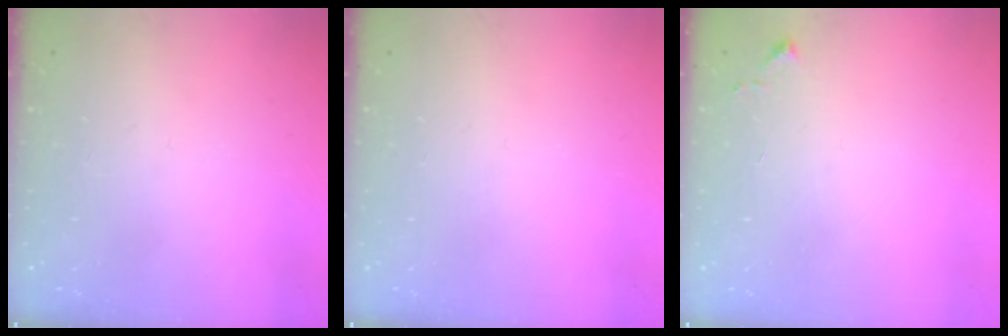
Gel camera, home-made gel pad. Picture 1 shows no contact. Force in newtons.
{"total": 0.0}
{"total": 3.2, "press": 3.2, "slide": 0.6}